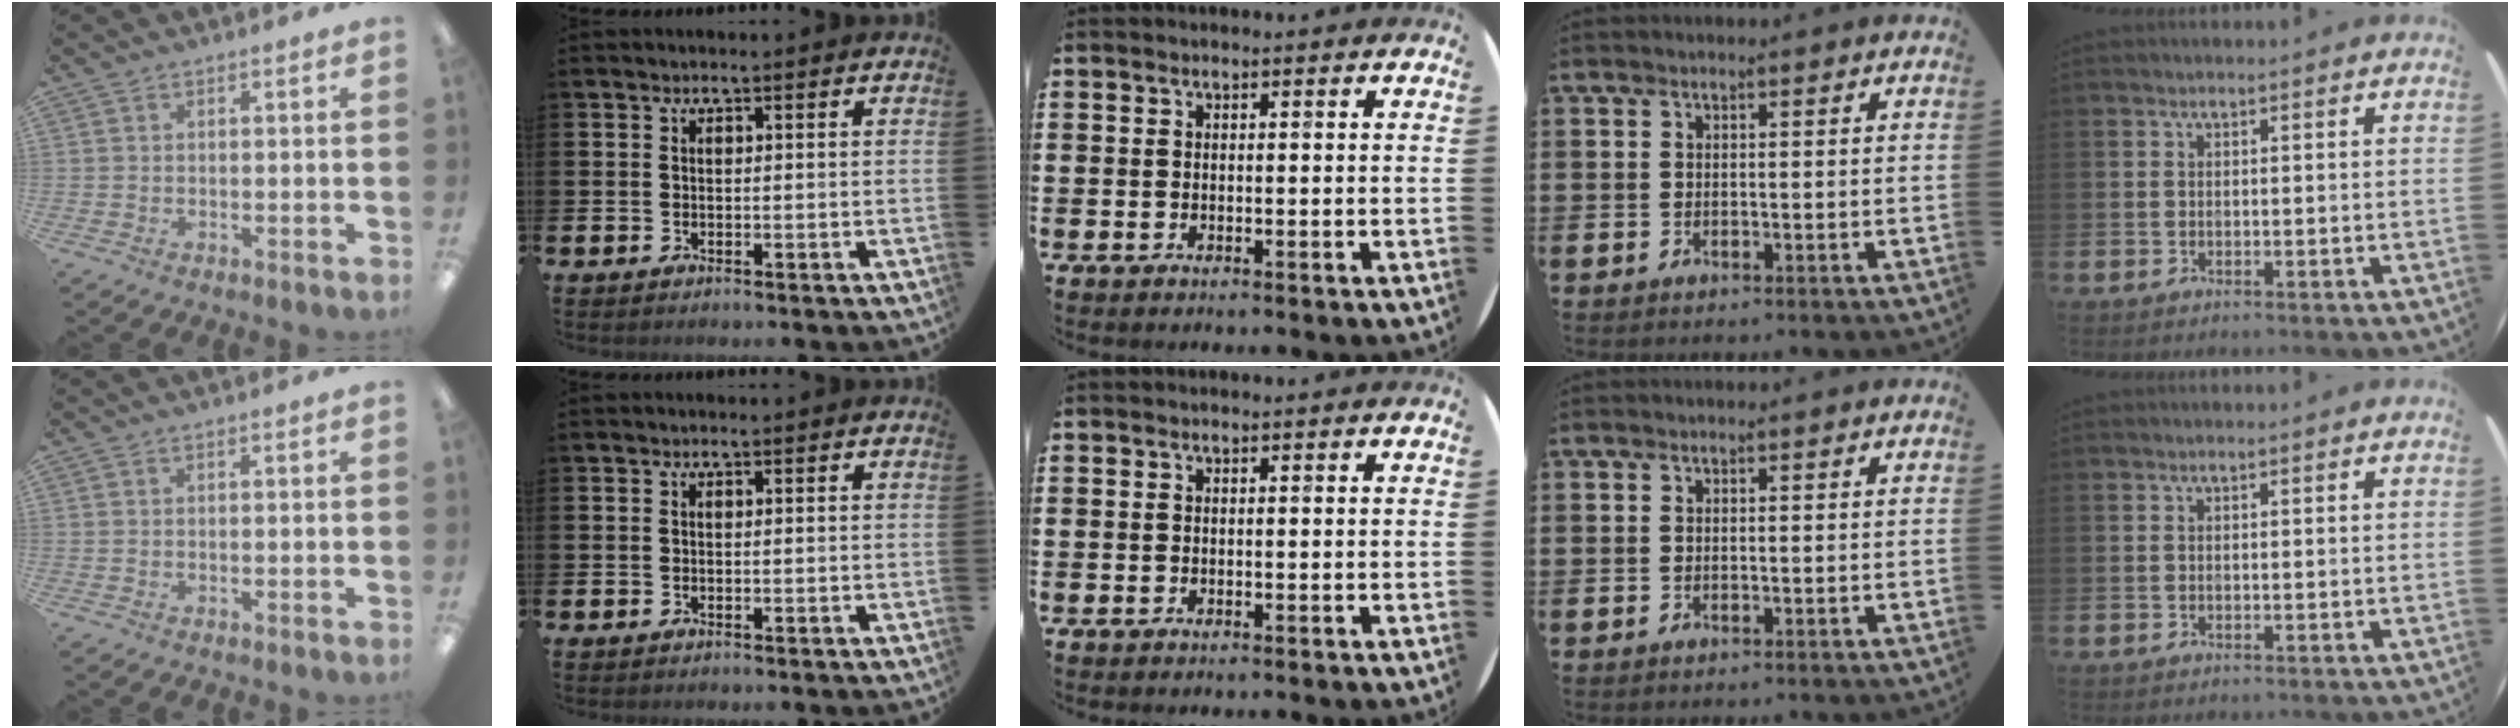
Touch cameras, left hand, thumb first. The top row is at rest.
{}